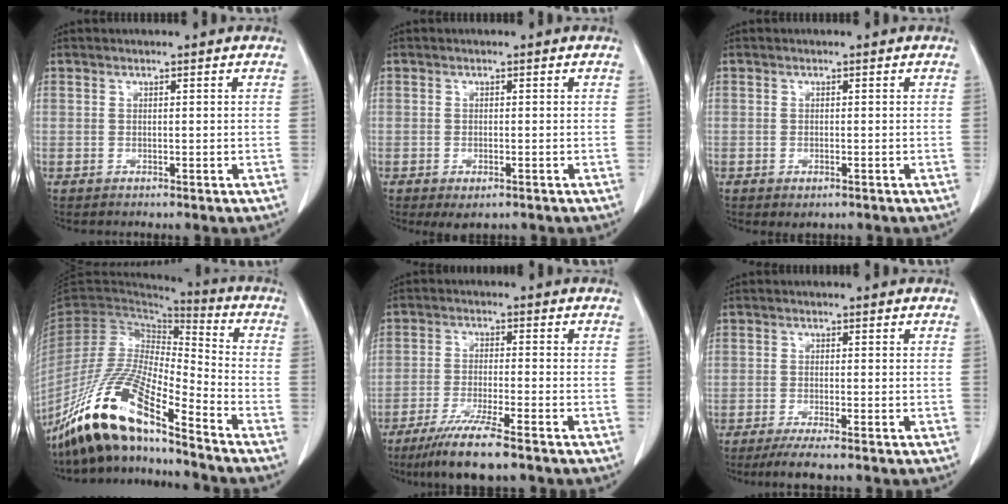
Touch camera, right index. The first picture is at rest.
{"total": 2.5, "force": [-1.3, 1.1, 1.8], "torque": [-0.025, -0.004, -0.009]}
{"total": 1.3, "force": [-0.6, 0.6, 0.9], "torque": [-0.012, -0.002, 0.000]}
{"total": 17.8, "force": [-13.4, 2.4, 11.5], "torque": [-0.234, -0.026, -0.253]}
{"total": 8.8, "force": [-6.5, 0.1, 5.9], "torque": [-0.103, -0.024, -0.110]}
{"total": 4.2, "force": [-3.2, 0.0, 2.7], "torque": [-0.044, -0.010, -0.055]}